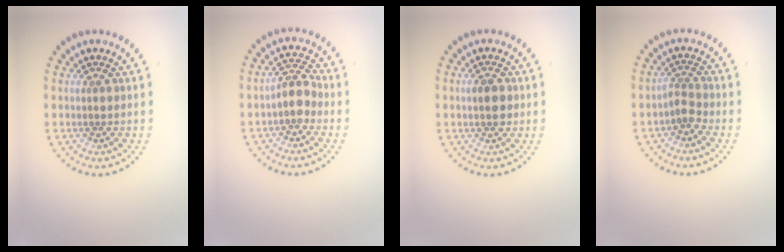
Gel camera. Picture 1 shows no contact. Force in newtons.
{"total": 2.4, "press": 2.1, "slide": 1.3}
{"total": 2.5, "press": 2.5, "slide": 0.2}
{"total": 1.8, "press": 1.2, "slide": 1.3}